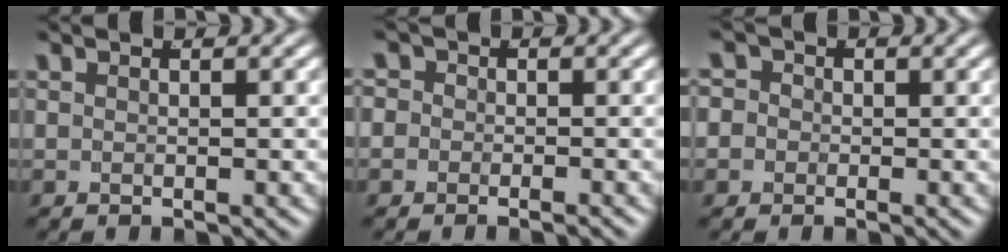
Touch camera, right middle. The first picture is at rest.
{"total": 2.5, "force": [-0.6, 2.4, 0.6], "torque": [-0.013, 0.002, -0.021]}
{"total": 3.6, "force": [-0.4, 3.5, 0.8], "torque": [-0.021, -0.001, -0.019]}